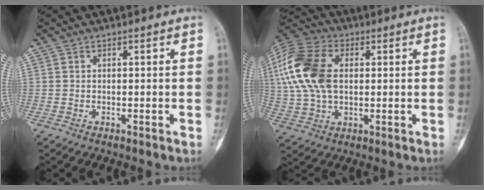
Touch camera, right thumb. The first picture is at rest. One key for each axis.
{"total": 18.0, "fx": 2.8, "fy": 11.5, "fz": 13.6, "tx": -0.303, "ty": 0.010, "tz": 0.049}